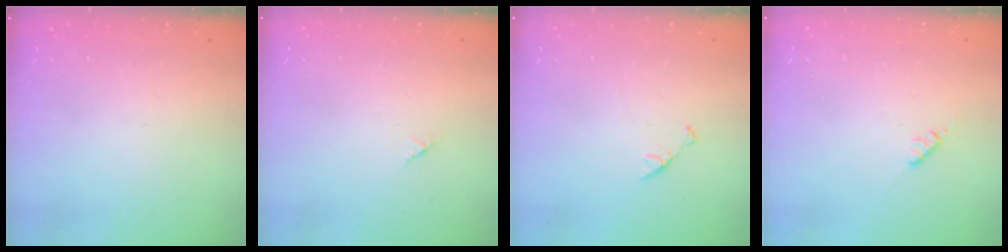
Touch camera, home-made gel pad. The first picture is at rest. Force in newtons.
{"total": 1.2, "press": 1.2, "slide": 0.3}
{"total": 3.0, "press": 3.0, "slide": 0.3}
{"total": 2.8, "press": 2.8, "slide": 0.4}